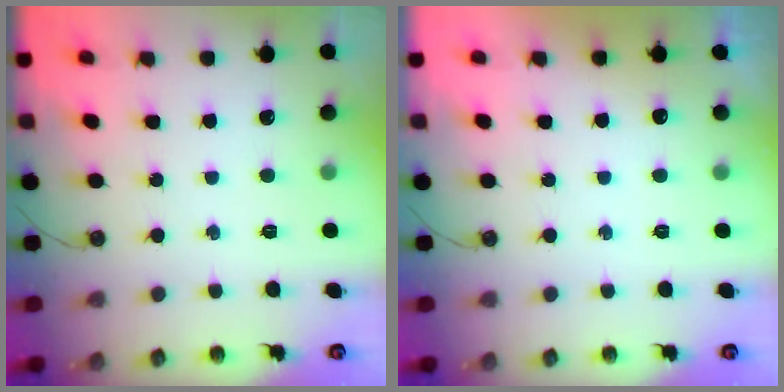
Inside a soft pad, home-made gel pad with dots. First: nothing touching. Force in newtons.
{"total": 9.5, "press": 2.4, "slide": 9.2}